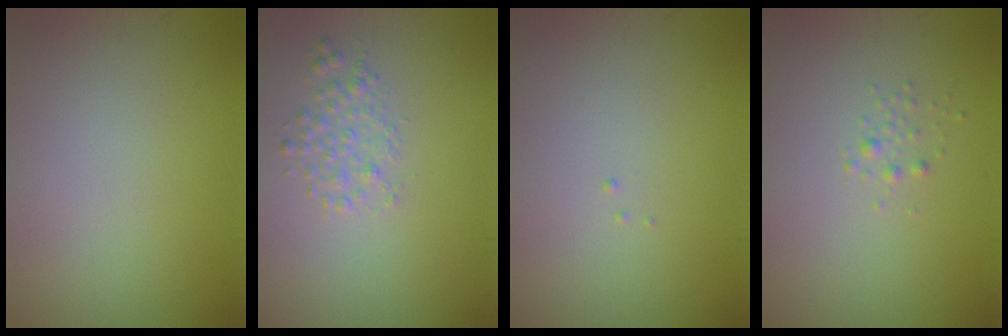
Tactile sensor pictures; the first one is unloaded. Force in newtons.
{"total": 1.8, "press": 1.8, "slide": 0.1}
{"total": 0.0}
{"total": 0.7, "press": 0.7, "slide": 0.0}